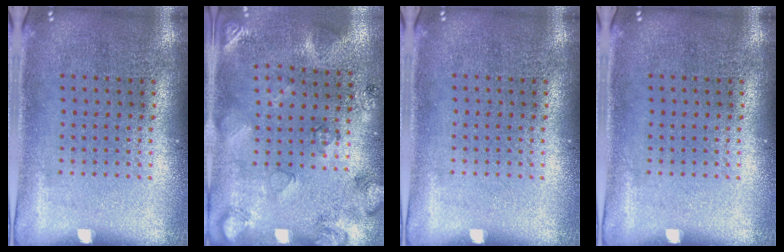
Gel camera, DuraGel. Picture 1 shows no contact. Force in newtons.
{"total": 2.5, "press": 1.8, "slide": 1.8}
{"total": 0.0}
{"total": 0.0}